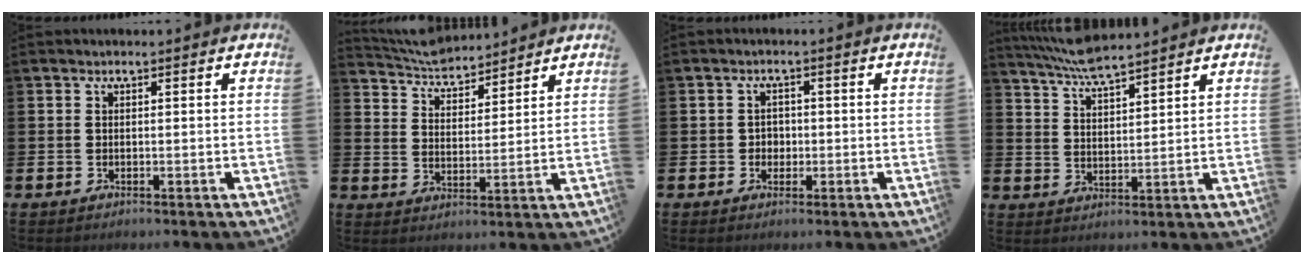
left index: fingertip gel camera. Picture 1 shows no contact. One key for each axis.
{"total": 5.3, "fx": 5.2, "fy": 1.1, "fz": 0.3, "tx": -0.031, "ty": -0.034, "tz": 0.093}
{"total": 1.8, "fx": -0.1, "fy": 1.8, "fz": 0.5, "tx": -0.004, "ty": 0.004, "tz": -0.007}
{"total": 5.9, "fx": 5.7, "fy": 0.2, "fz": 1.6, "tx": -0.051, "ty": -0.028, "tz": 0.104}